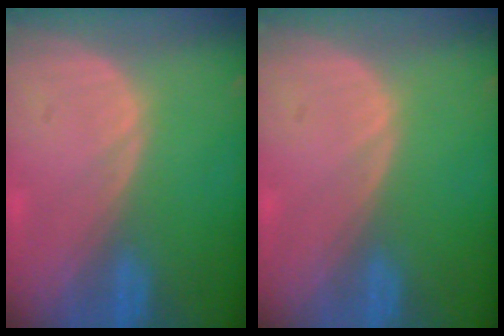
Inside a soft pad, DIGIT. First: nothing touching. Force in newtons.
{"total": 0.0}